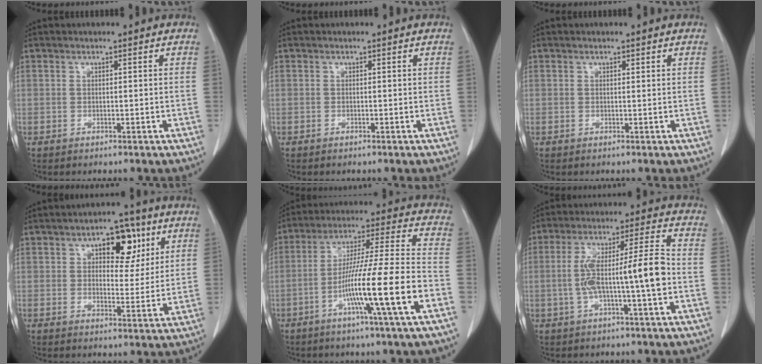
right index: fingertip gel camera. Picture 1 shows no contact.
{"total": 0.0}
{"total": 0.0}
{"total": 7.9, "force": [3.5, 4.1, 5.8], "torque": [-0.071, 0.016, 0.049]}
{"total": 16.1, "force": [-6.2, -1.3, 14.8], "torque": [-0.260, -0.008, -0.109]}
{"total": 11.3, "force": [-1.8, 0.4, 11.1], "torque": [-0.202, 0.022, -0.034]}